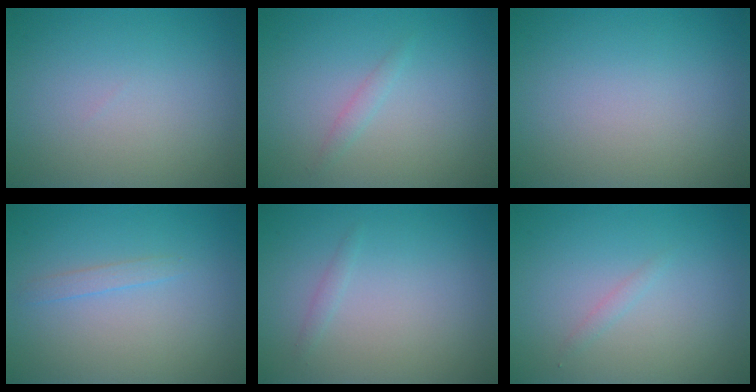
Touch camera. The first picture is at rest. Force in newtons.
{"total": 0.8, "press": 0.8, "slide": 0.0}
{"total": 0.0}
{"total": 1.0, "press": 1.0, "slide": 0.1}
{"total": 0.6, "press": 0.6, "slide": 0.0}
{"total": 0.7, "press": 0.7, "slide": 0.1}